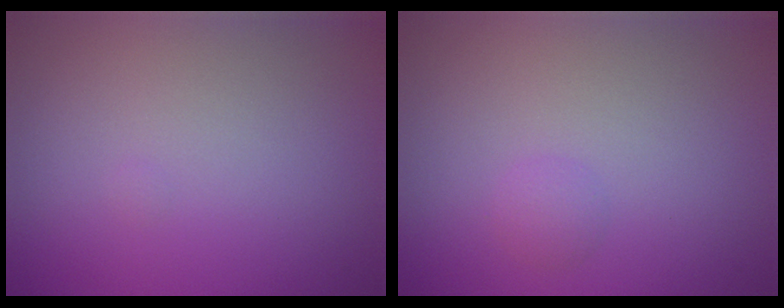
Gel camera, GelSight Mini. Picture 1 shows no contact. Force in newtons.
{"total": 0.9, "press": 0.8, "slide": 0.1}